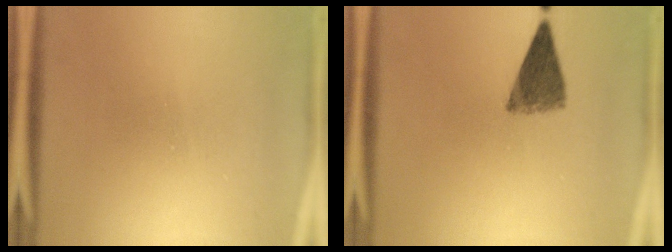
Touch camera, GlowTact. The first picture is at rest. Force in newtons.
{"total": 6.0}